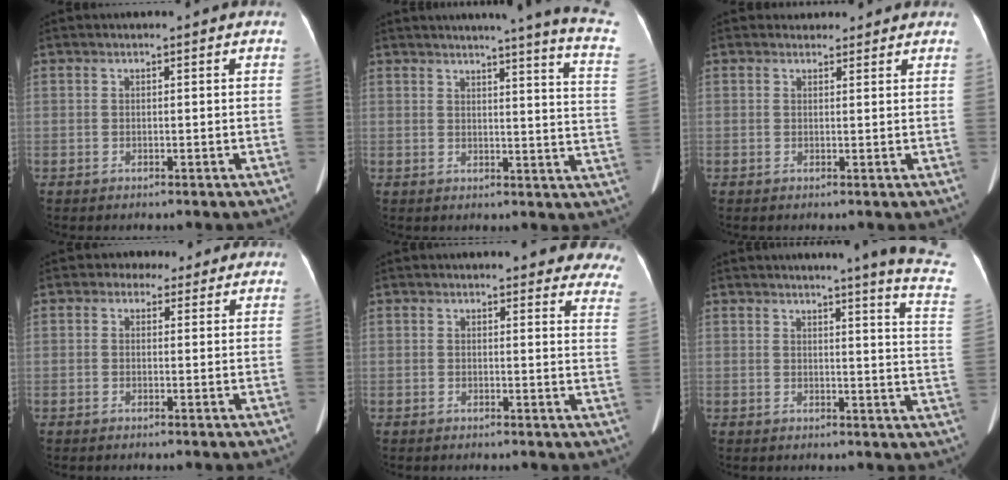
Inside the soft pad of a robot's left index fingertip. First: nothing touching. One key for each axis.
{"total": 14.2, "fx": 11.8, "fy": -1.6, "fz": 7.8, "tx": -0.101, "ty": -0.074, "tz": 0.113}
{"total": 3.3, "fx": 2.9, "fy": 1.6, "fz": 0.1, "tx": 0.007, "ty": 0.012, "tz": 0.030}
{"total": 3.6, "fx": 2.7, "fy": 2.4, "fz": 0.4, "tx": 0.004, "ty": 0.010, "tz": 0.026}
{"total": 14.7, "fx": 13.7, "fy": 3.2, "fz": 4.2, "tx": -0.004, "ty": -0.049, "tz": 0.120}
{"total": 11.5, "fx": 10.0, "fy": -1.9, "fz": 5.4, "tx": -0.065, "ty": -0.078, "tz": 0.090}